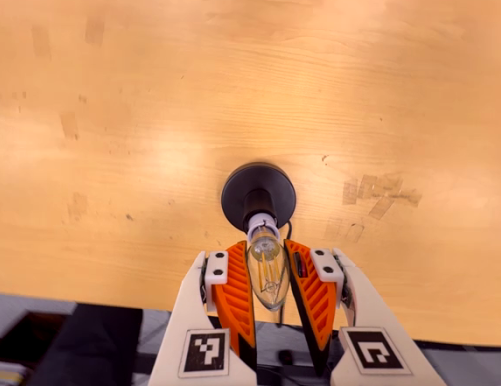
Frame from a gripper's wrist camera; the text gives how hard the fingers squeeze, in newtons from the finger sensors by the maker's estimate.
{"total": 10.5, "left": 10.3, "right": 10.7}